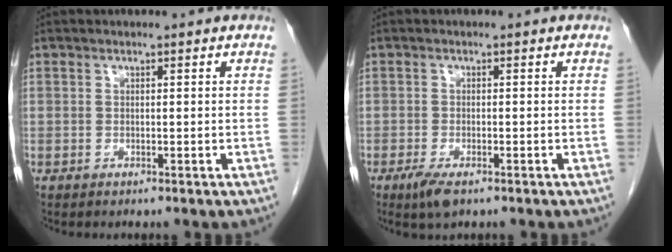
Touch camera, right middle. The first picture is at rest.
{"total": 3.6, "force": [-2.2, 1.1, 2.6], "torque": [-0.056, -0.007, -0.038]}